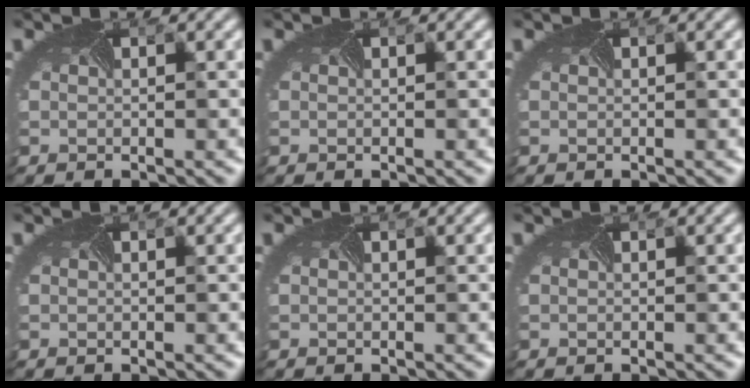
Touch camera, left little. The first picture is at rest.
{"total": 0.0}
{"total": 0.0}
{"total": 0.0}
{"total": 0.0}
{"total": 0.0}